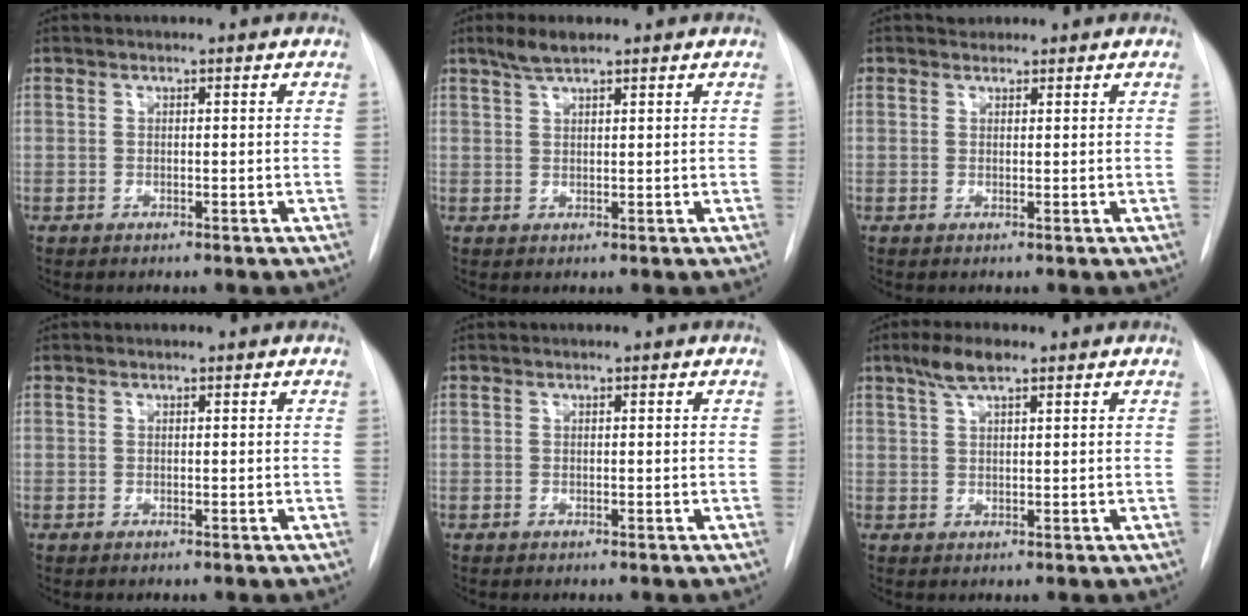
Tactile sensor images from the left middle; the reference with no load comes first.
{"total": 3.1, "force": [2.4, 0.5, 1.9], "torque": [-0.042, 0.007, 0.048]}
{"total": 1.3, "force": [1.1, 0.8, -0.1], "torque": [0.004, 0.009, 0.015]}
{"total": 0.0}
{"total": 0.0}
{"total": 4.1, "force": [2.8, 0.8, 3.0], "torque": [-0.063, 0.011, 0.054]}